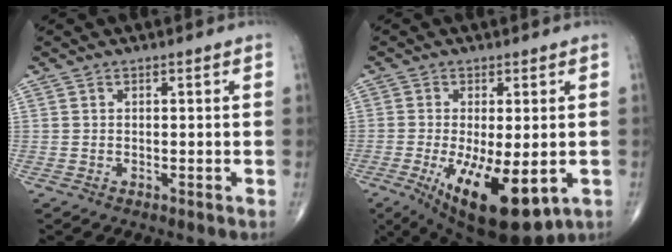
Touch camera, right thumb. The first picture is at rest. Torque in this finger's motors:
{"motor_torque": [0.04, 1.18, 0.81, 0.29, 0.42]}